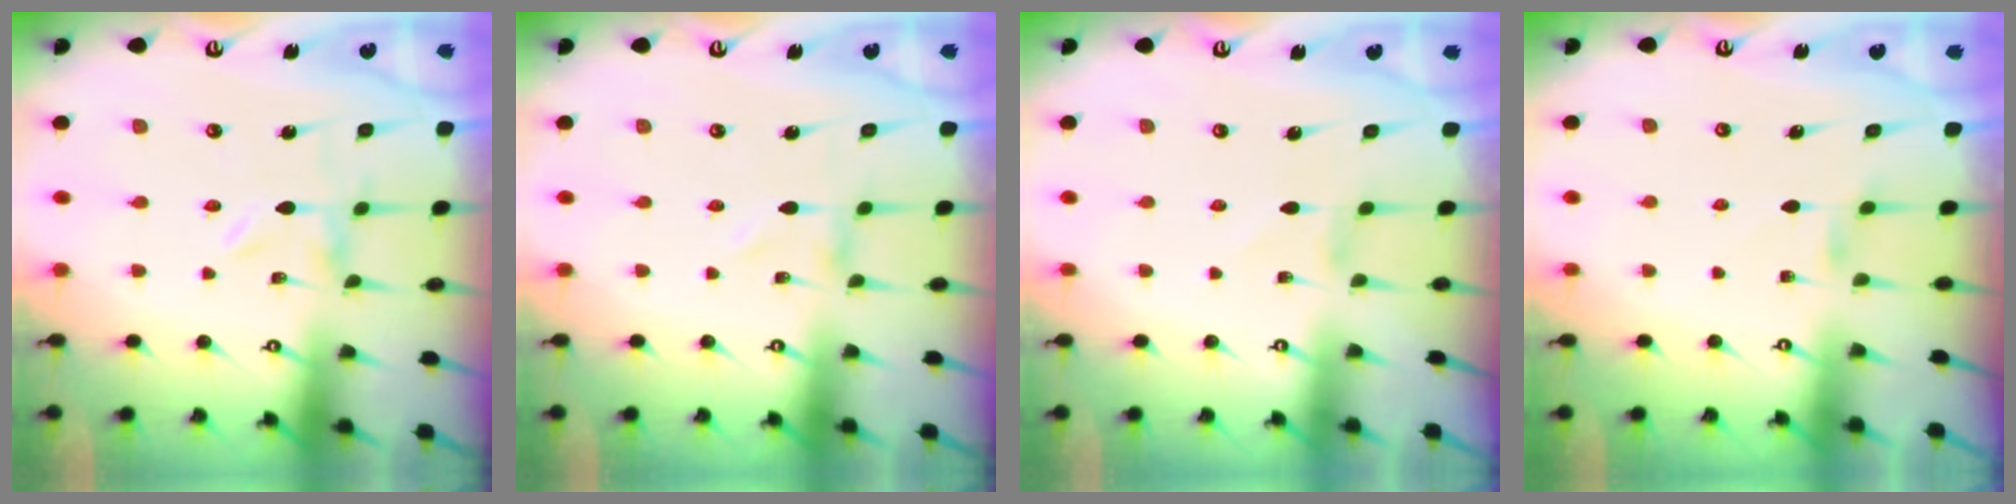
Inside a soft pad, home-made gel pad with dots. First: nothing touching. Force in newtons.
{"total": 0.7, "press": 0.7, "slide": 0.1}
{"total": 1.0, "press": 0.9, "slide": 0.2}
{"total": 2.7, "press": 2.7, "slide": 0.5}